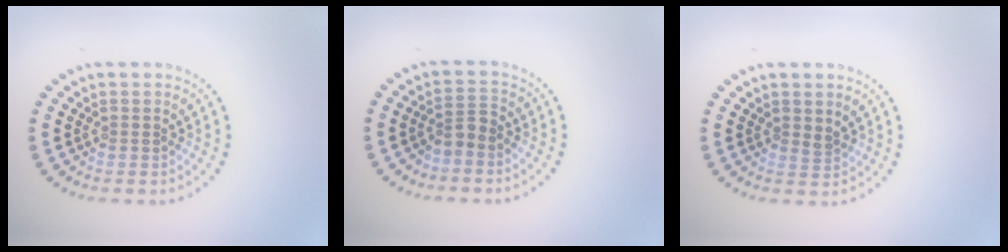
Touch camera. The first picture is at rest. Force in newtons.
{"total": 1.6, "press": 1.3, "slide": 1.0}
{"total": 0.9, "press": 0.8, "slide": 0.5}